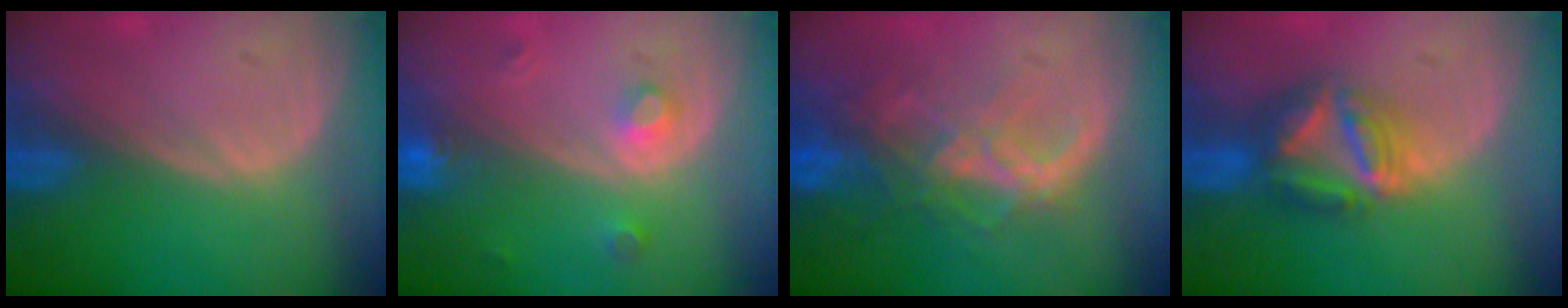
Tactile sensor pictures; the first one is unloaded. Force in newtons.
{"total": 3.2, "press": 2.9, "slide": 1.1}
{"total": 8.9, "press": 7.6, "slide": 4.8}
{"total": 7.5, "press": 6.5, "slide": 3.9}